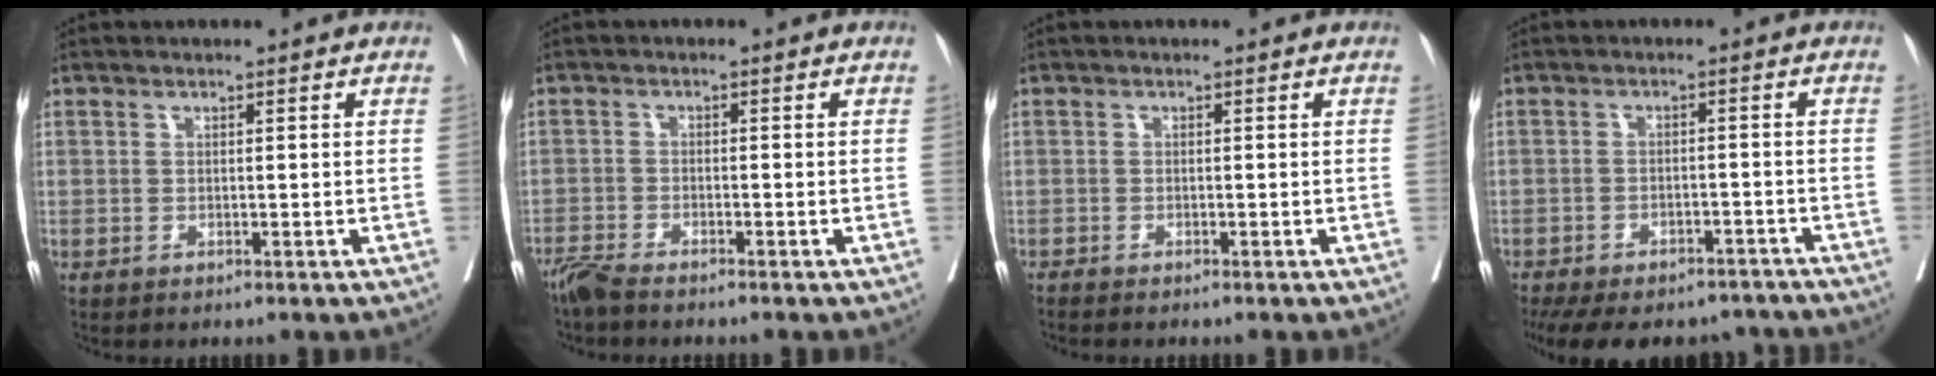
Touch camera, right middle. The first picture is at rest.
{"total": 2.7, "force": [-2.5, -0.1, 1.1], "torque": [-0.023, -0.009, -0.054]}
{"total": 1.0, "force": [-1.0, -0.2, 0.4], "torque": [-0.005, 0.000, -0.018]}
{"total": 16.5, "force": [-13.5, 6.8, 6.4], "torque": [-0.164, -0.004, -0.175]}